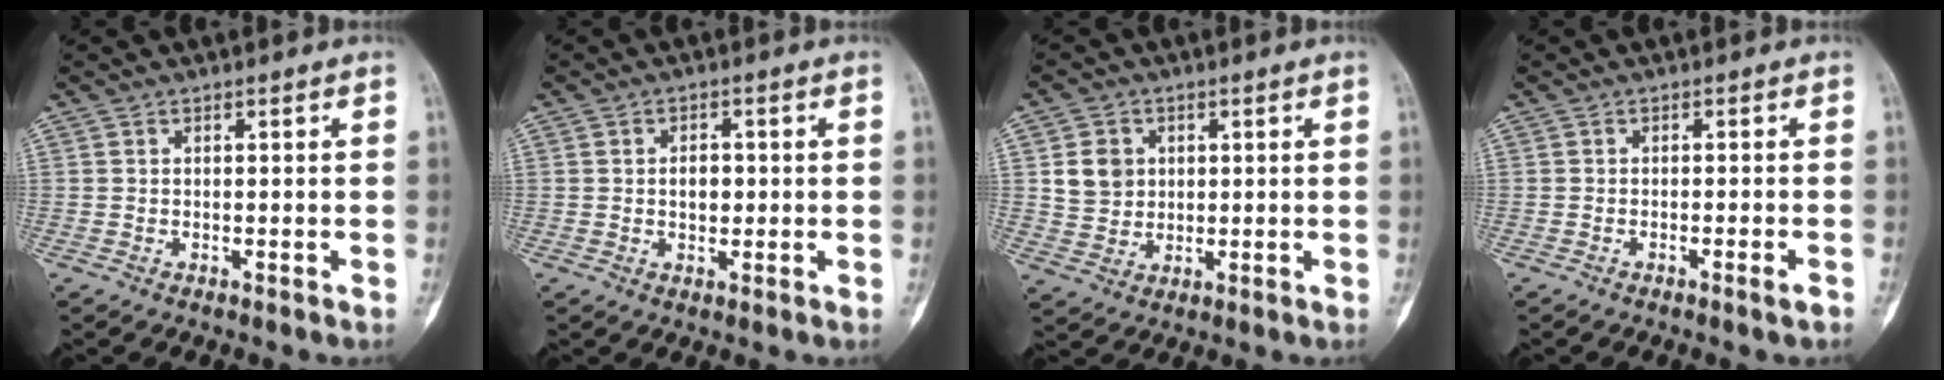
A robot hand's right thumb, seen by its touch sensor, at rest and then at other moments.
{"total": 3.4, "force": [0.1, 2.3, 2.5], "torque": [-0.028, 0.002, 0.002]}
{"total": 6.2, "force": [1.5, 5.4, 2.7], "torque": [-0.024, -0.007, 0.033]}
{"total": 1.8, "force": [-1.1, 0.0, 1.4], "torque": [-0.027, 0.000, -0.017]}